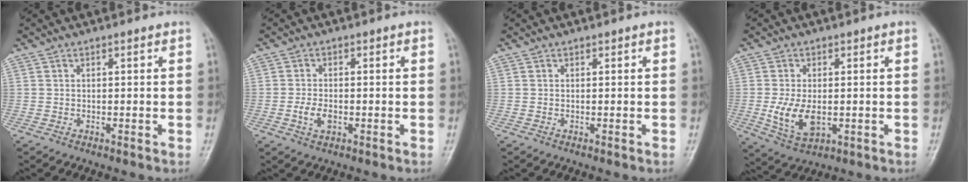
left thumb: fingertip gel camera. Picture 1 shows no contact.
{"total": 3.4, "force": [-1.0, 2.1, 2.5], "torque": [-0.046, 0.006, -0.020]}
{"total": 0.0}
{"total": 8.0, "force": [-1.1, 4.8, 6.3], "torque": [-0.111, -0.008, -0.012]}